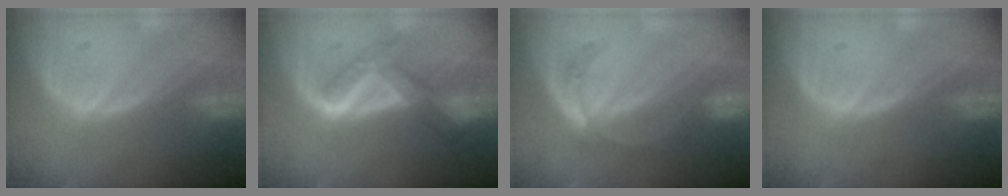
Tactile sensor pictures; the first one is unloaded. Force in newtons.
{"total": 6.7, "press": 5.6, "slide": 3.6}
{"total": 5.5, "press": 4.8, "slide": 2.6}
{"total": 0.0}